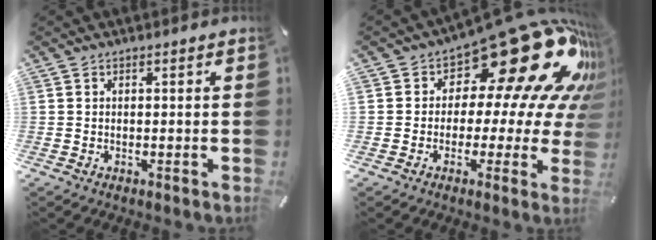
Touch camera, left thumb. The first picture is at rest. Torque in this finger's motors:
{"motor_torque": [2.64, 2.37, 0.18, 0.01, -0.09]}